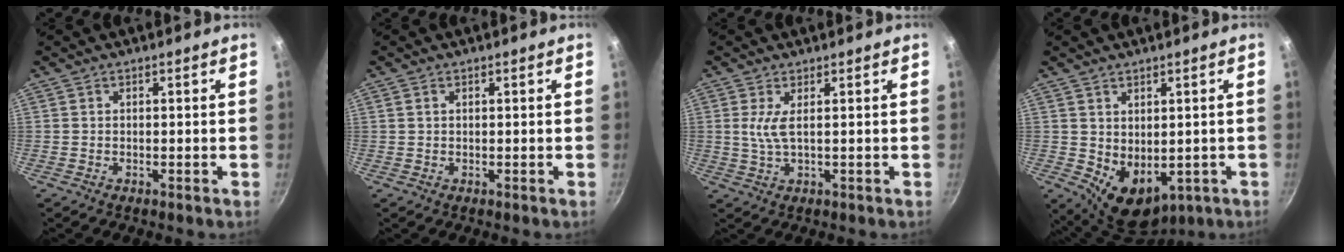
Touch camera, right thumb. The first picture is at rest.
{"total": 0.8, "force": [0.3, 0.5, 0.5], "torque": [-0.008, 0.002, 0.005]}
{"total": 3.6, "force": [0.8, 0.9, 3.4], "torque": [-0.082, -0.004, 0.020]}
{"total": 8.7, "force": [-0.3, 6.1, 6.2], "torque": [-0.070, -0.018, 0.022]}